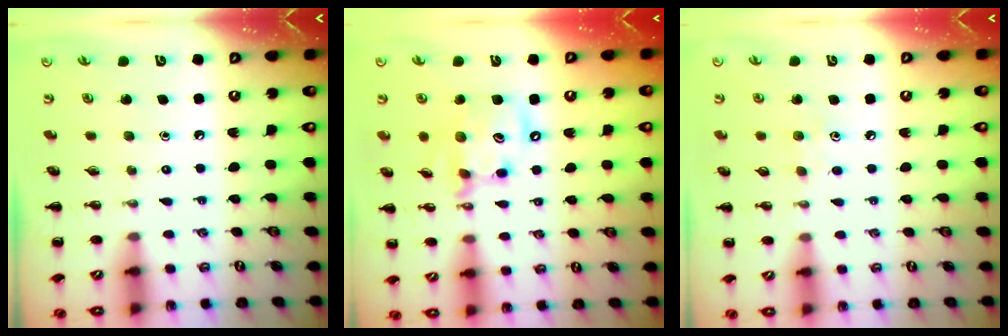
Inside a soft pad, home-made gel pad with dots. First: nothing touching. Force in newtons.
{"total": 12.8, "press": 12.4, "slide": 3.1}
{"total": 5.7, "press": 5.4, "slide": 1.7}